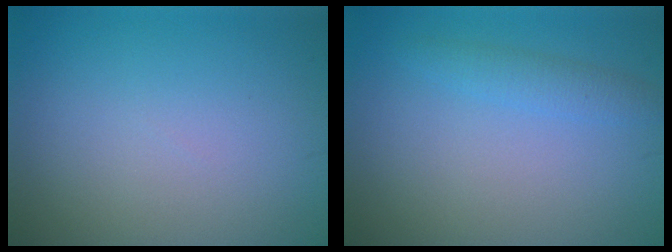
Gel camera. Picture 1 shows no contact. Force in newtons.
{"total": 1.7, "press": 1.7, "slide": 0.0}